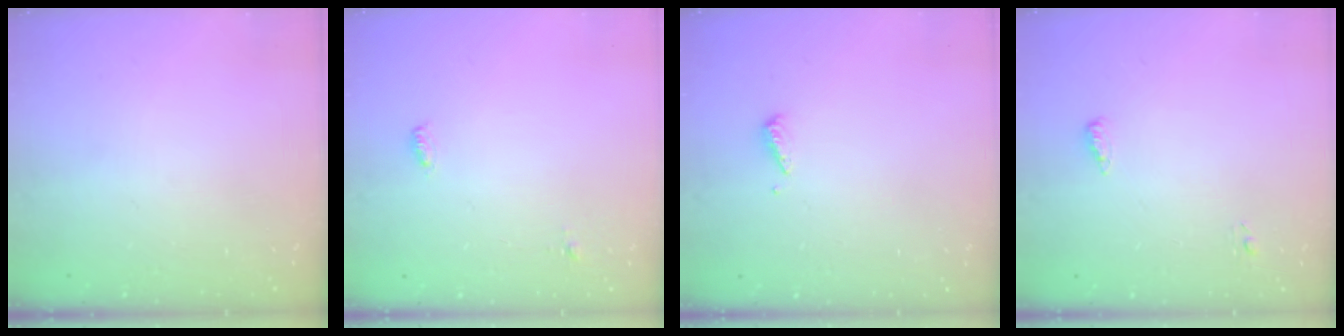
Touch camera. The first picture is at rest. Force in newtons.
{"total": 5.0, "press": 4.1, "slide": 2.8}
{"total": 2.9, "press": 2.9, "slide": 0.4}
{"total": 4.9, "press": 4.6, "slide": 1.5}